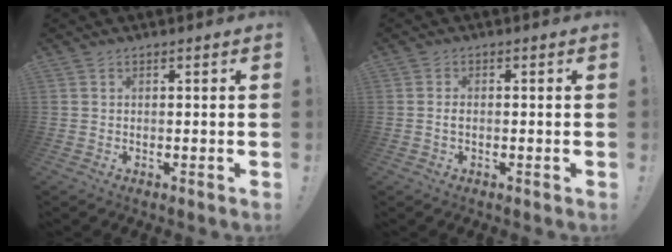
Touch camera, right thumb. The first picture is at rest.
{"total": 1.1, "force": [-0.2, 0.7, 0.9], "torque": [-0.023, 0.008, -0.004]}